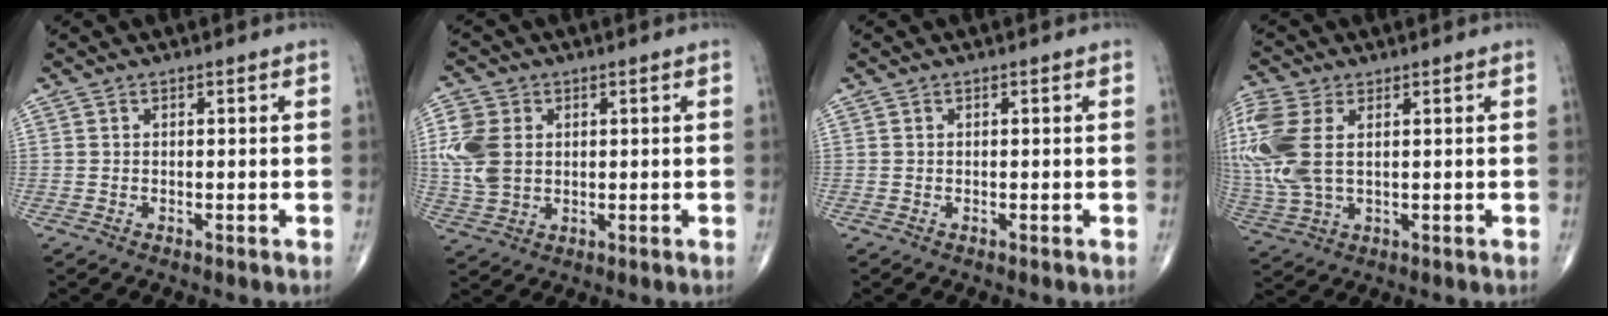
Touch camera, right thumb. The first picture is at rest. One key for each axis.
{"total": 8.9, "fx": 1.3, "fy": 6.7, "fz": 5.7, "tx": -0.123, "ty": 0.001, "tz": 0.029}
{"total": 0.0}
{"total": 14.2, "fx": 3.0, "fy": 8.1, "fz": 11.2, "tx": -0.301, "ty": 0.005, "tz": 0.066}